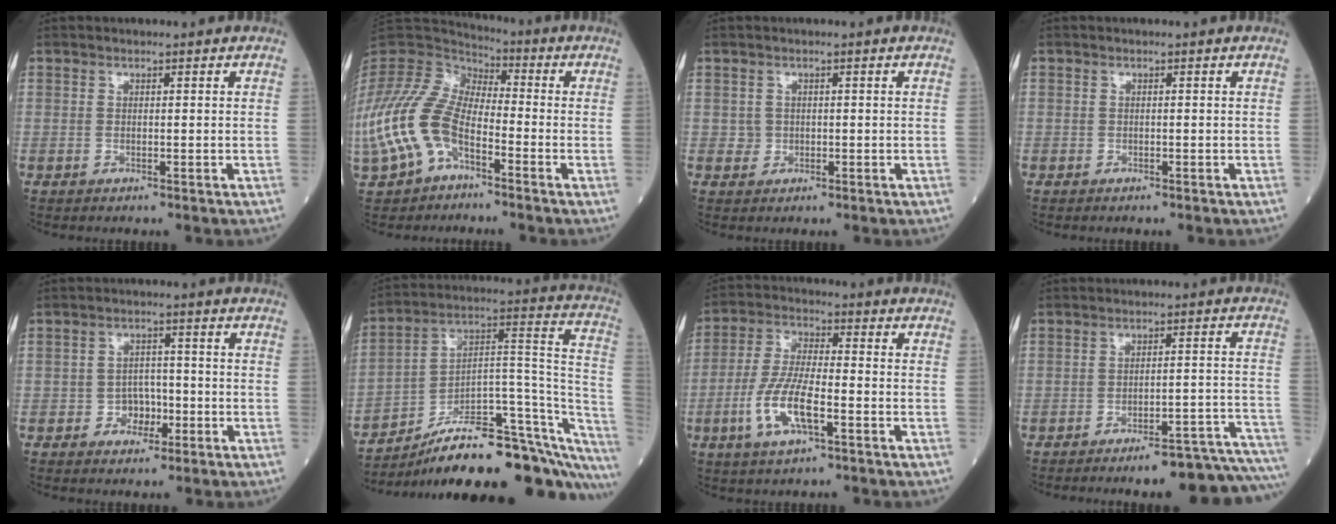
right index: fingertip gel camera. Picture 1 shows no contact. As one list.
[{"total": 13.9, "force": [-5.2, 8.1, 10.0], "torque": [-0.234, 0.012, -0.106]}, {"total": 1.2, "force": [-0.1, 1.2, 0.1], "torque": [0.003, 0.004, -0.001]}, {"total": 0.8, "force": [-0.5, 0.6, -0.1], "torque": [-0.005, 0.006, -0.012]}, {"total": 3.5, "force": [-1.4, 2.8, 1.7], "torque": [-0.019, 0.008, -0.023]}, {"total": 26.6, "force": [-20.7, 5.8, 15.8], "torque": [-0.137, 0.036, -0.302]}, {"total": 9.1, "force": [-3.4, 2.4, 8.1], "torque": [-0.172, -0.002, -0.066]}, {"total": 15.1, "force": [-13.9, 0.0, 6.0], "torque": [-0.018, 0.025, -0.174]}]